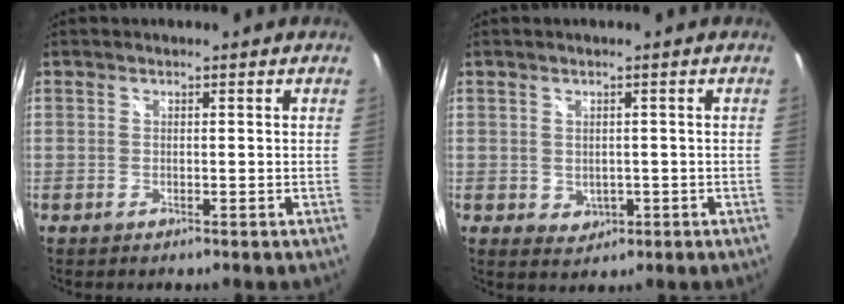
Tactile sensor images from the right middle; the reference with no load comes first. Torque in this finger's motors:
{"motor_torque": [-1.06, -1.08, -0.35, -0.07]}